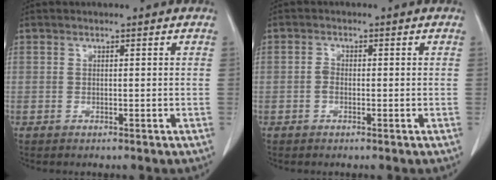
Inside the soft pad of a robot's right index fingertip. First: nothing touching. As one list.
[{"total": 1.7, "force": [-0.4, 1.3, 1.1], "torque": [-0.021, 0.008, -0.010]}]